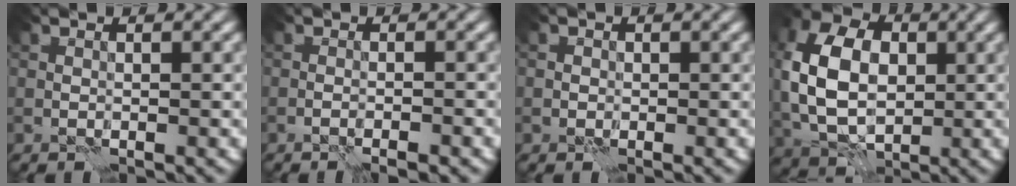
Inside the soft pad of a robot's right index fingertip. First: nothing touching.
{"total": 2.2, "force": [-1.6, 0.2, 1.4], "torque": [-0.014, 0.005, -0.031]}
{"total": 0.7, "force": [-0.1, 0.5, -0.4], "torque": [0.012, -0.004, -0.006]}
{"total": 10.0, "force": [0.9, 7.1, 7.0], "torque": [-0.163, 0.010, 0.008]}